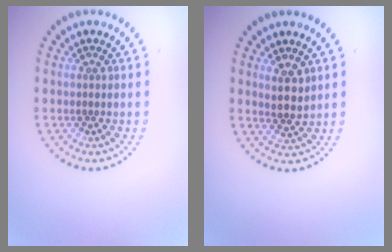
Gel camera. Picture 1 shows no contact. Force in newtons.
{"total": 2.3, "press": 2.1, "slide": 1.0}